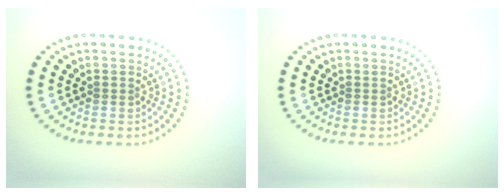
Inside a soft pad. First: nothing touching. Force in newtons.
{"total": 0.0}